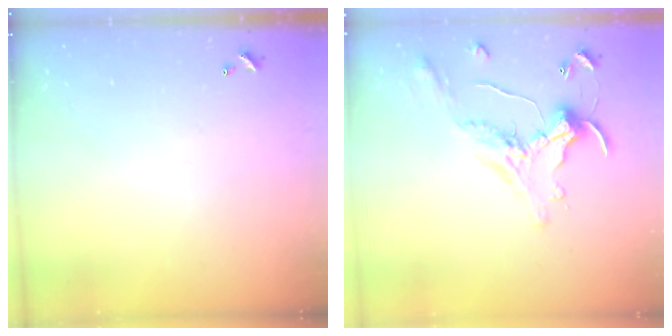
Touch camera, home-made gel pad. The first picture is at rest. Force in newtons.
{"total": 0.0}